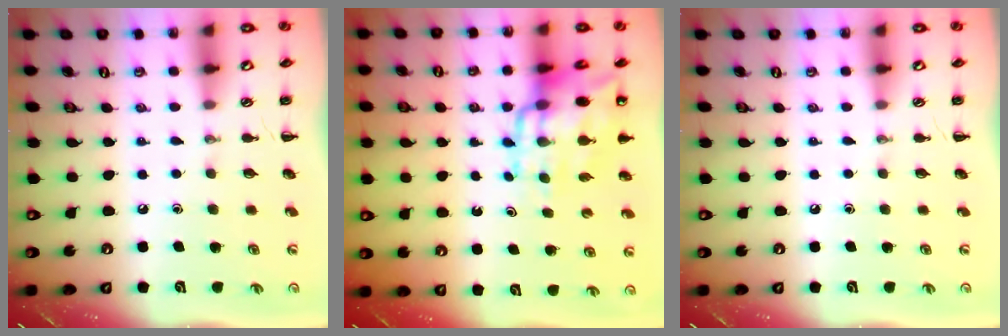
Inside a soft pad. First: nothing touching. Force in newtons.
{"total": 14.7, "press": 14.2, "slide": 3.8}
{"total": 0.0}